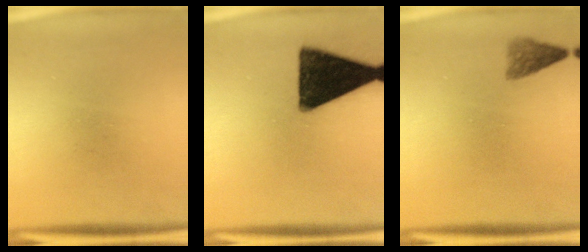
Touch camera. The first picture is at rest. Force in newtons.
{"total": 16.8}
{"total": 2.3}